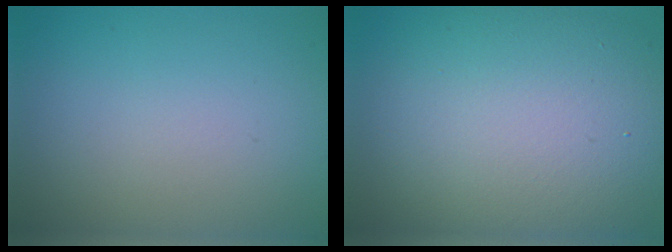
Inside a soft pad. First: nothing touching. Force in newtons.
{"total": 12.9, "press": 12.9, "slide": 0.5}